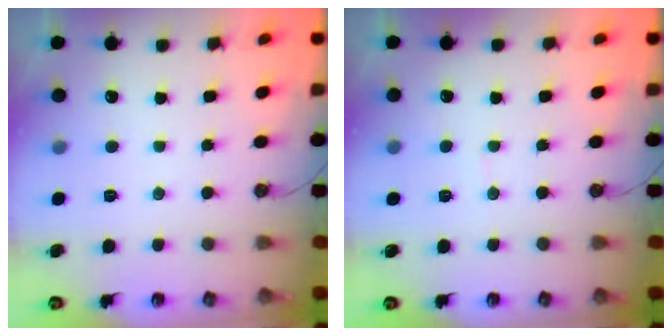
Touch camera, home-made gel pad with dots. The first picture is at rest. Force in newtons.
{"total": 2.6, "press": 2.6, "slide": 0.3}